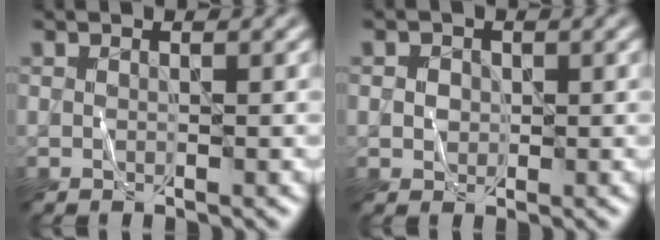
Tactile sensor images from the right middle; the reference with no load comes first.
{"total": 1.5, "force": [0.1, 1.3, 0.6], "torque": [-0.010, 0.002, 0.000]}